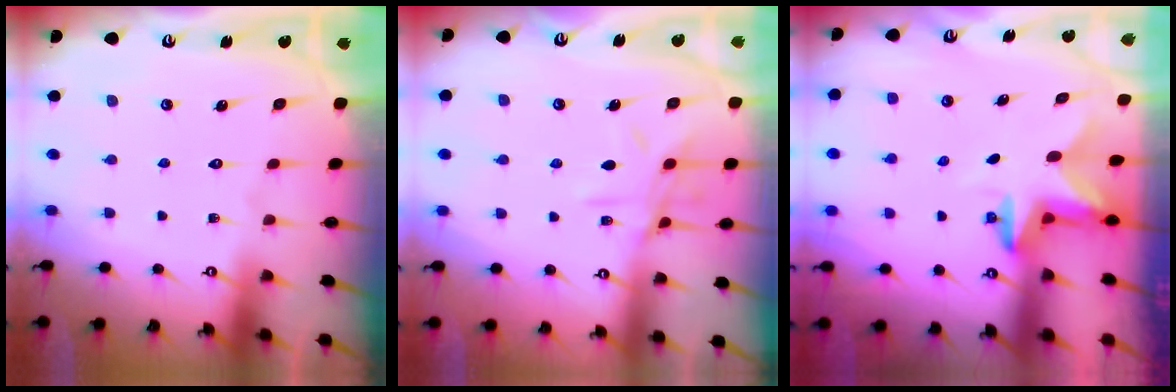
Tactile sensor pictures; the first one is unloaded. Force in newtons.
{"total": 9.3, "press": 9.3, "slide": 0.7}
{"total": 2.8, "press": 2.8, "slide": 0.6}